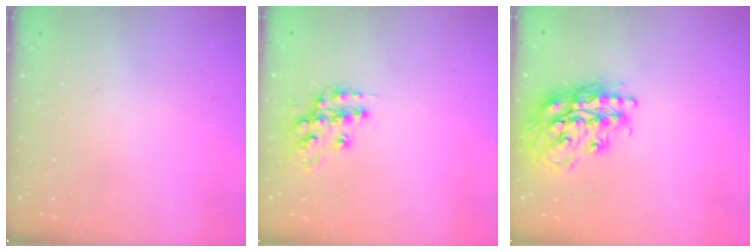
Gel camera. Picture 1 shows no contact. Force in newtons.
{"total": 12.8, "press": 12.8, "slide": 0.9}
{"total": 18.8, "press": 18.8, "slide": 1.5}